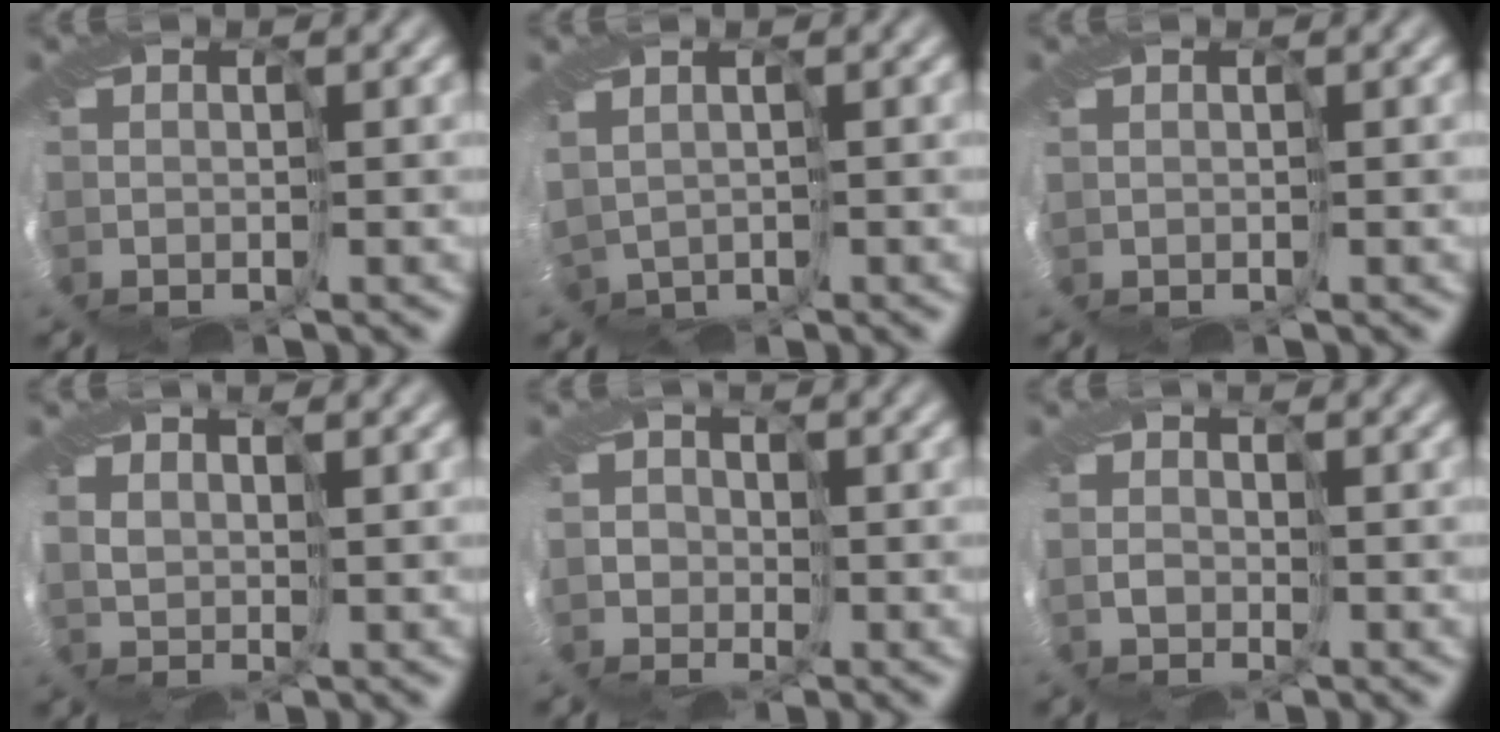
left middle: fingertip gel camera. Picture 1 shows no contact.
{"total": 1.6, "force": [1.4, 0.7, -0.1], "torque": [-0.014, 0.009, 0.035]}
{"total": 0.6, "force": [0.6, 0.1, -0.2], "torque": [0.010, 0.001, 0.013]}
{"total": 2.4, "force": [2.2, -0.4, -0.8], "torque": [-0.004, 0.012, 0.044]}
{"total": 2.3, "force": [1.4, 1.1, -1.4], "torque": [0.019, 0.013, 0.018]}
{"total": 1.7, "force": [0.8, -0.3, -1.4], "torque": [0.015, 0.004, 0.017]}